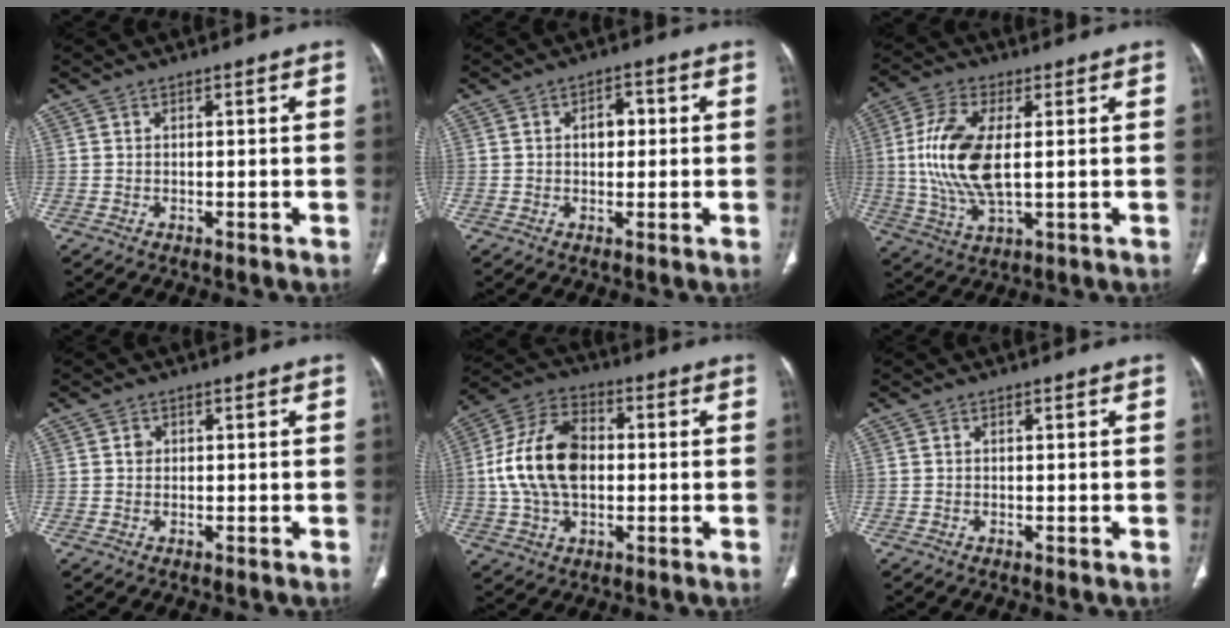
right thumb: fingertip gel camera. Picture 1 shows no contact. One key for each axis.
{"total": 3.9, "fx": 0.4, "fy": 2.7, "fz": 2.7, "tx": -0.028, "ty": 0.012, "tz": 0.003}
{"total": 13.7, "fx": 1.2, "fy": 6.1, "fz": 12.3, "tx": -0.266, "ty": -0.007, "tz": 0.026}
{"total": 1.1, "fx": 0.2, "fy": 1.0, "fz": 0.4, "tx": -0.002, "ty": 0.002, "tz": 0.002}
{"total": 15.6, "fx": 0.3, "fy": 10.0, "fz": 12.1, "tx": -0.224, "ty": 0.025, "tz": 0.001}
{"total": 0.0}